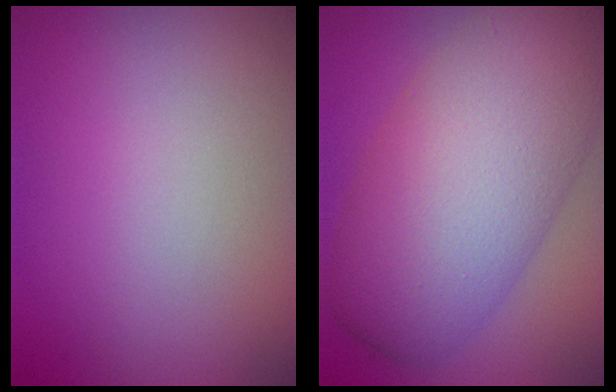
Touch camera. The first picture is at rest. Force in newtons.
{"total": 10.1, "press": 10.1, "slide": 0.3}